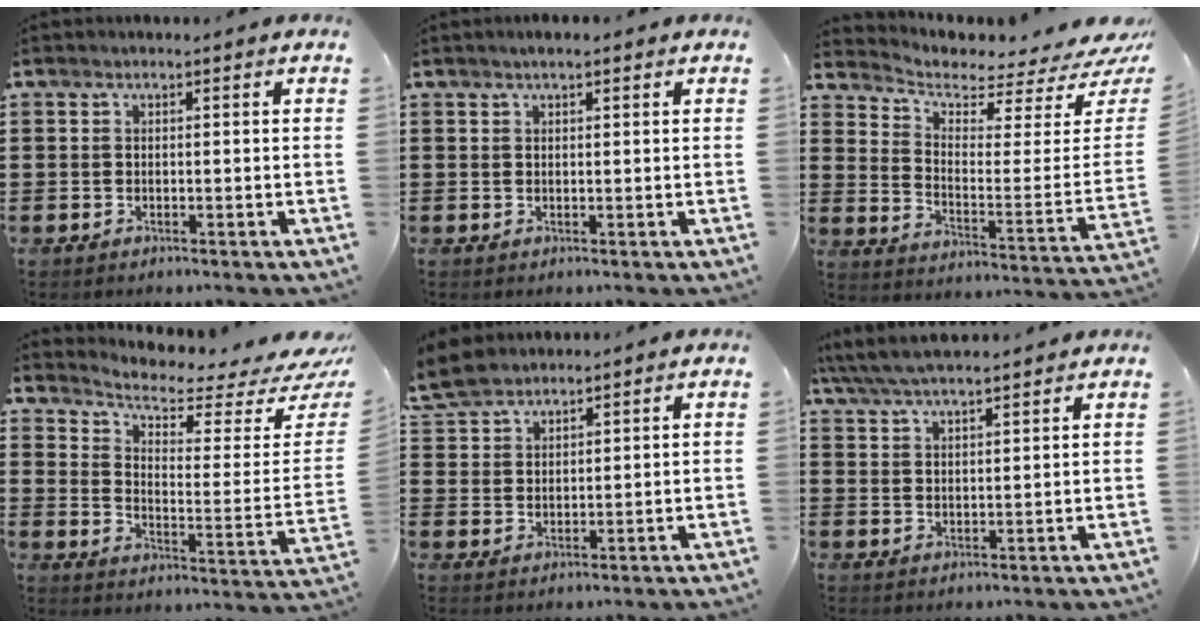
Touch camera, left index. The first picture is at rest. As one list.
[{"total": 1.0, "force": [0.7, 0.3, 0.6], "torque": [-0.013, 0.003, 0.011]}, {"total": 4.2, "force": [3.5, 1.4, 1.7], "torque": [-0.050, -0.040, 0.055]}, {"total": 4.9, "force": [3.9, 1.4, 2.5], "torque": [-0.065, -0.038, 0.062]}, {"total": 5.2, "force": [4.6, 1.8, 1.5], "torque": [-0.048, -0.002, 0.087]}, {"total": 4.7, "force": [4.4, 0.5, 1.7], "torque": [-0.049, -0.014, 0.079]}]